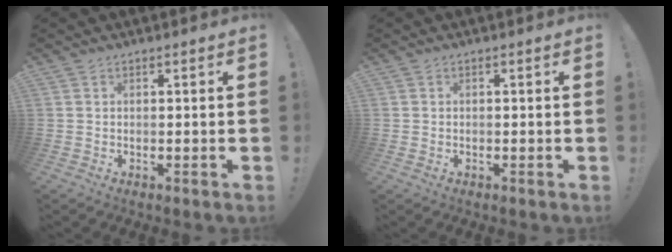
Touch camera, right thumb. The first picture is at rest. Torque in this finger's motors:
{"motor_torque": [-0.12, -0.26, -0.01, 0.15, 0.04]}